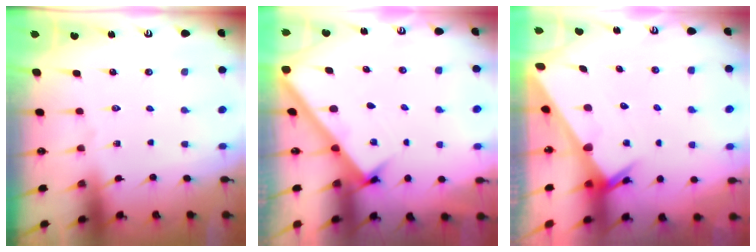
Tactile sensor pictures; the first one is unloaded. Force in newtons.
{"total": 2.7, "press": 2.6, "slide": 0.3}
{"total": 2.0, "press": 2.0, "slide": 0.0}